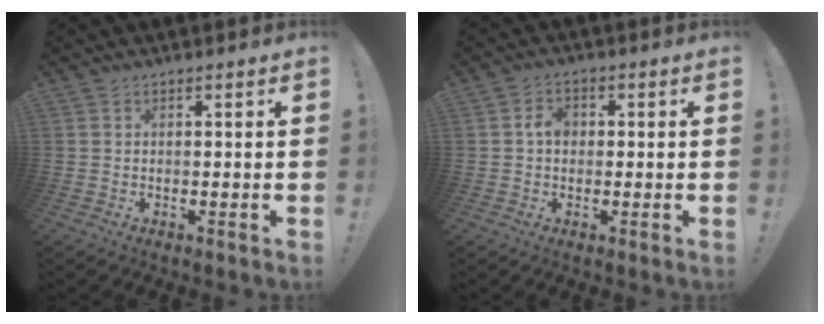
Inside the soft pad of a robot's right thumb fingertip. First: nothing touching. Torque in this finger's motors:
{"motor_torque": [0.44, 0.53, 0.20, 0.08, 0.00]}